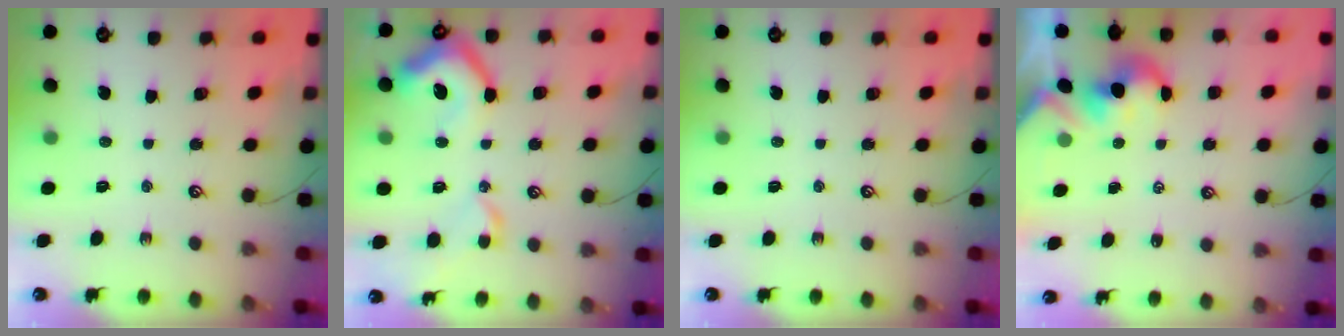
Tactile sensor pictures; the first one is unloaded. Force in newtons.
{"total": 13.7, "press": 13.5, "slide": 1.8}
{"total": 0.0}
{"total": 2.0, "press": 2.0, "slide": 0.2}